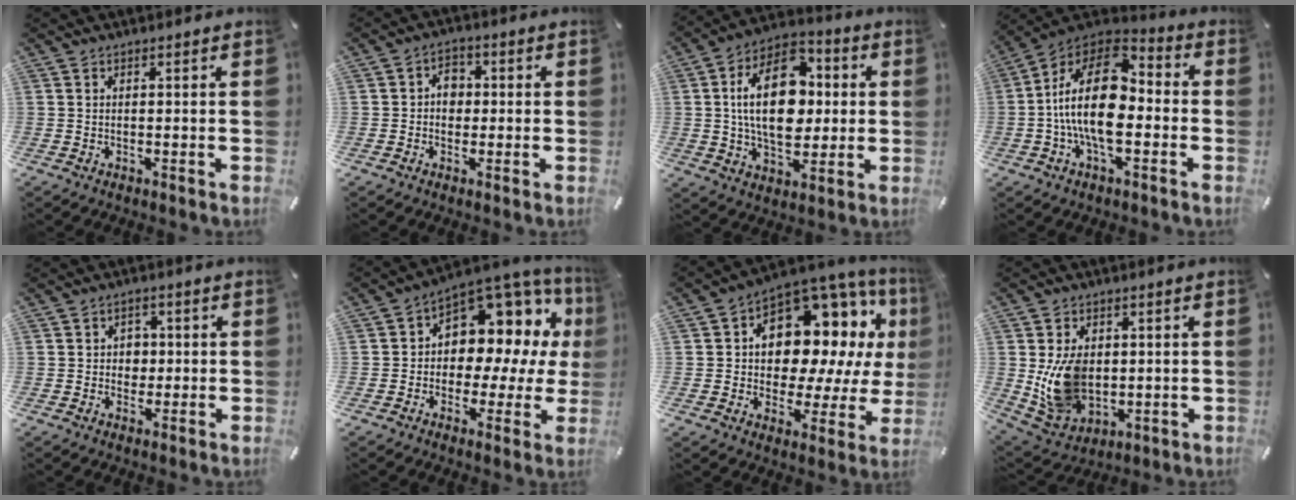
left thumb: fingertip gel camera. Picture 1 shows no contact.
{"total": 4.4, "force": [-0.3, 3.6, 2.4], "torque": [-0.025, 0.002, -0.013]}
{"total": 19.7, "force": [2.2, 12.7, 14.9], "torque": [-0.282, 0.010, 0.035]}
{"total": 19.3, "force": [-2.4, 10.5, 16.0], "torque": [-0.311, 0.009, -0.039]}
{"total": 3.7, "force": [-0.1, 3.5, 1.3], "torque": [-0.015, 0.003, -0.006]}
{"total": 10.5, "force": [3.9, 7.9, 5.6], "torque": [-0.075, -0.062, 0.072]}
{"total": 15.5, "force": [6.0, 10.7, 9.6], "torque": [-0.143, -0.063, 0.107]}
{"total": 12.6, "force": [0.5, 9.9, 7.8], "torque": [-0.151, 0.000, 0.013]}